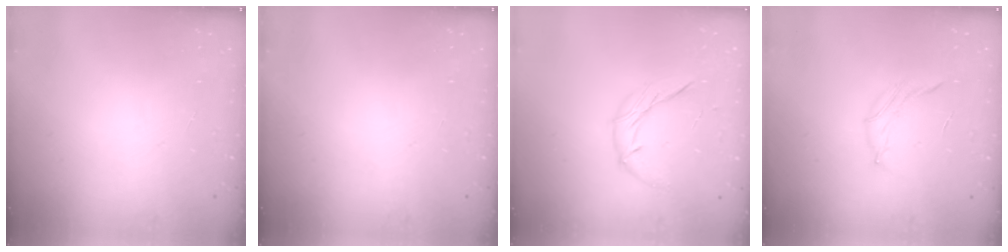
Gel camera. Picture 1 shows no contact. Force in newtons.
{"total": 0.0}
{"total": 6.8, "press": 6.8, "slide": 0.7}
{"total": 4.2, "press": 4.0, "slide": 1.2}